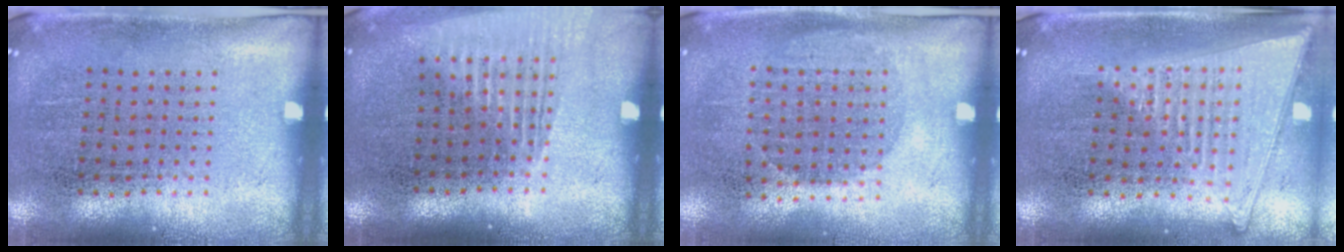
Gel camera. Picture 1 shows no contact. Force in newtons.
{"total": 1.5, "press": 1.3, "slide": 0.6}
{"total": 1.0, "press": 0.9, "slide": 0.5}
{"total": 1.8, "press": 1.6, "slide": 0.7}